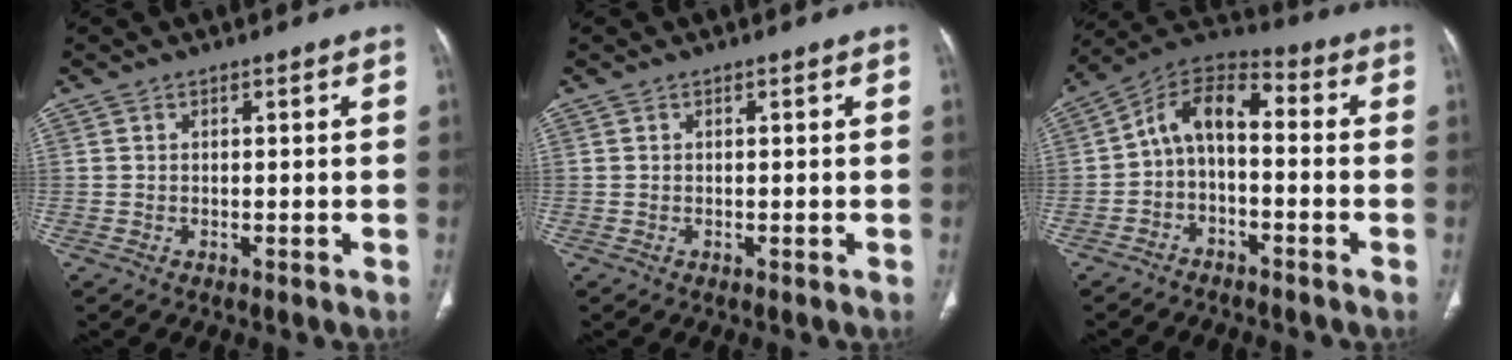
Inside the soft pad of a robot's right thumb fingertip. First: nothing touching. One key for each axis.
{"total": 0.0}
{"total": 9.9, "fx": -1.5, "fy": 5.9, "fz": 7.9, "tx": -0.124, "ty": 0.057, "tz": -0.042}